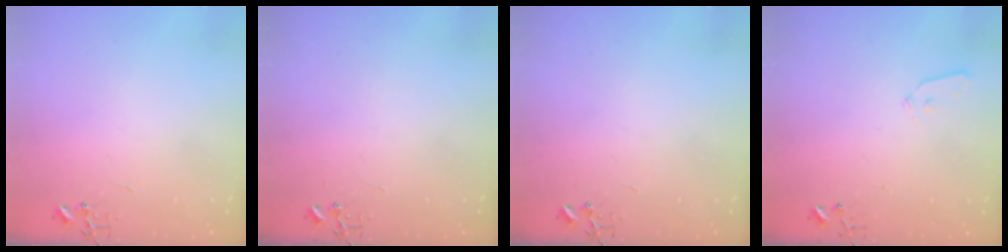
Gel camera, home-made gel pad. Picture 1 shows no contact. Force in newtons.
{"total": 0.0}
{"total": 0.0}
{"total": 4.4, "press": 4.4, "slide": 0.7}